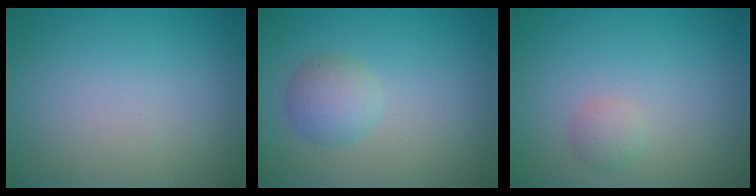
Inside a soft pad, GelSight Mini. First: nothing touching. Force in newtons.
{"total": 2.6, "press": 2.6, "slide": 0.1}
{"total": 1.2, "press": 1.2, "slide": 0.1}